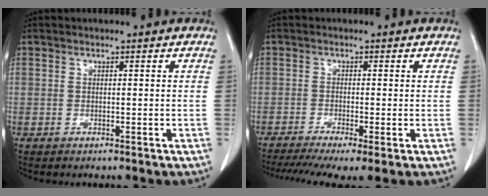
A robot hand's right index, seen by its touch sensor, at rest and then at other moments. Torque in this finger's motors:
{"motor_torque": [1.08, -1.06, 0.64, 0.19]}